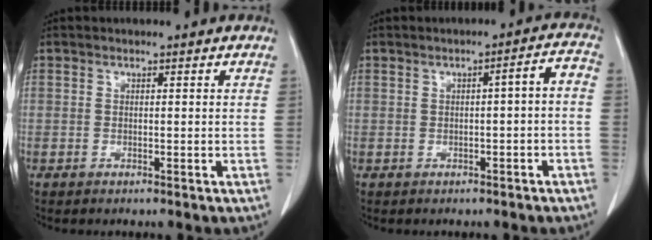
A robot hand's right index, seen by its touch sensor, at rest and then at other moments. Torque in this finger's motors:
{"motor_torque": [0.29, -0.22, 0.18, 0.05]}